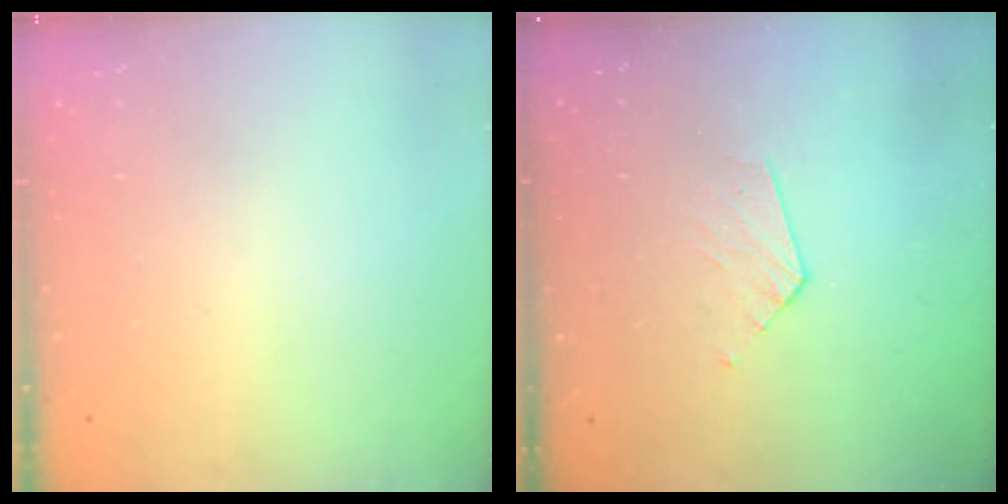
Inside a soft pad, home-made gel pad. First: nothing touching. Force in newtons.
{"total": 3.6, "press": 3.6, "slide": 0.3}